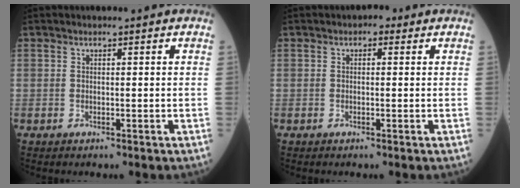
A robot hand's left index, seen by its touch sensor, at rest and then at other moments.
{"total": 1.2, "force": [0.4, 0.9, 0.7], "torque": [-0.005, 0.004, -0.003]}